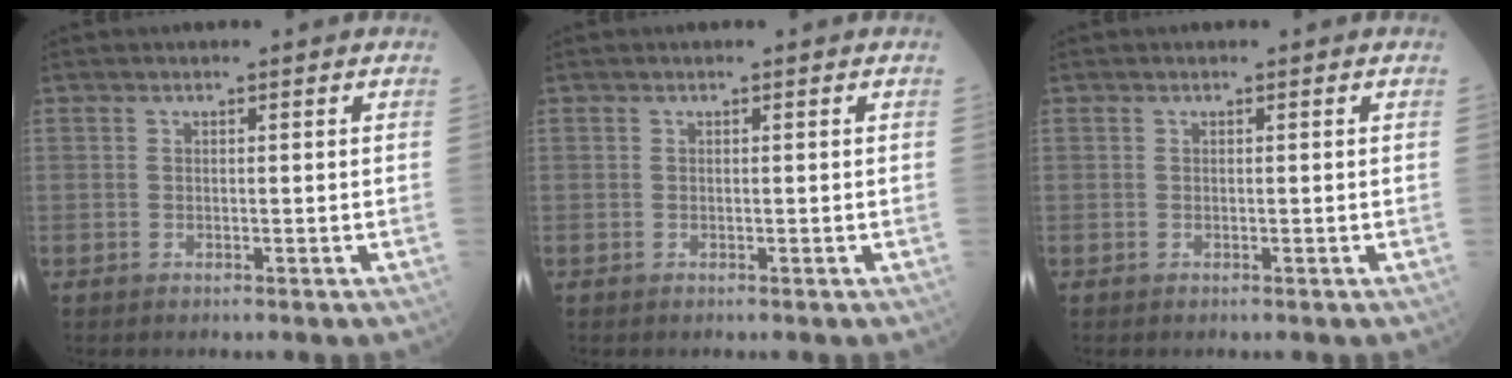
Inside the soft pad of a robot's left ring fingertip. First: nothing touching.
{"total": 0.0}
{"total": 0.0}